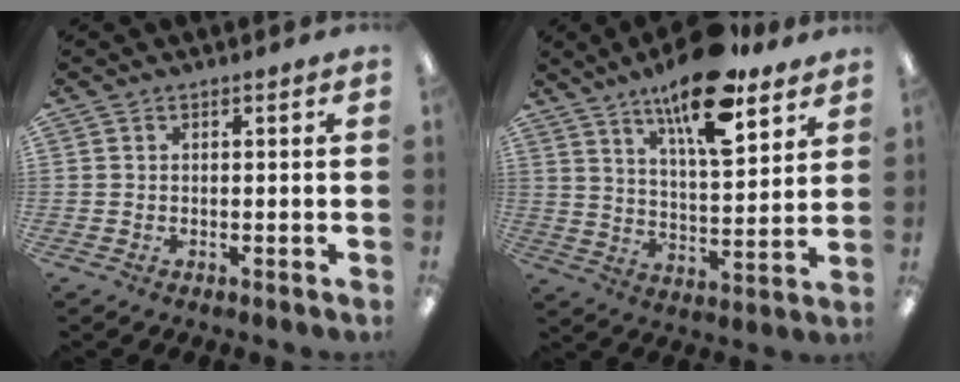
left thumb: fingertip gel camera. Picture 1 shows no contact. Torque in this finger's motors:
{"motor_torque": [0.45, 0.48, 1.50, -1.27, 0.10]}